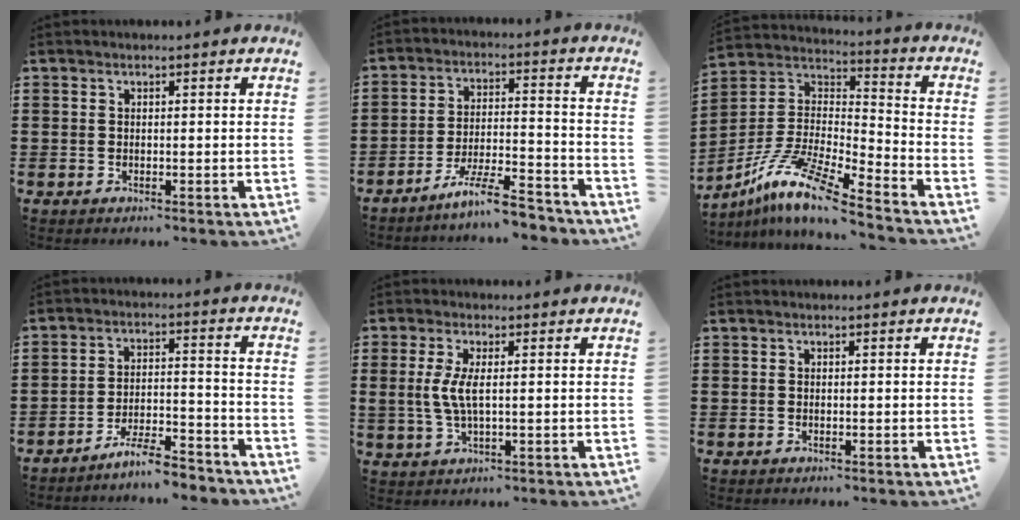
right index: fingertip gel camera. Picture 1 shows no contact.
{"total": 8.5, "force": [-7.1, 0.6, 4.7], "torque": [-0.082, 0.005, -0.131]}
{"total": 11.9, "force": [-9.3, 0.8, 7.4], "torque": [-0.162, -0.003, -0.189]}
{"total": 6.3, "force": [-5.7, 0.5, 2.6], "torque": [-0.049, 0.001, -0.108]}
{"total": 4.5, "force": [0.5, 1.4, 4.3], "torque": [-0.105, -0.005, 0.000]}
{"total": 0.0}